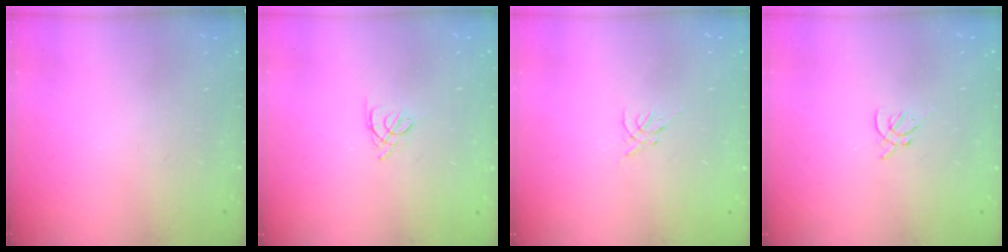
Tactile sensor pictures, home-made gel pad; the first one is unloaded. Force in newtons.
{"total": 3.0, "press": 2.9, "slide": 0.7}
{"total": 0.0}
{"total": 2.2, "press": 2.1, "slide": 0.6}